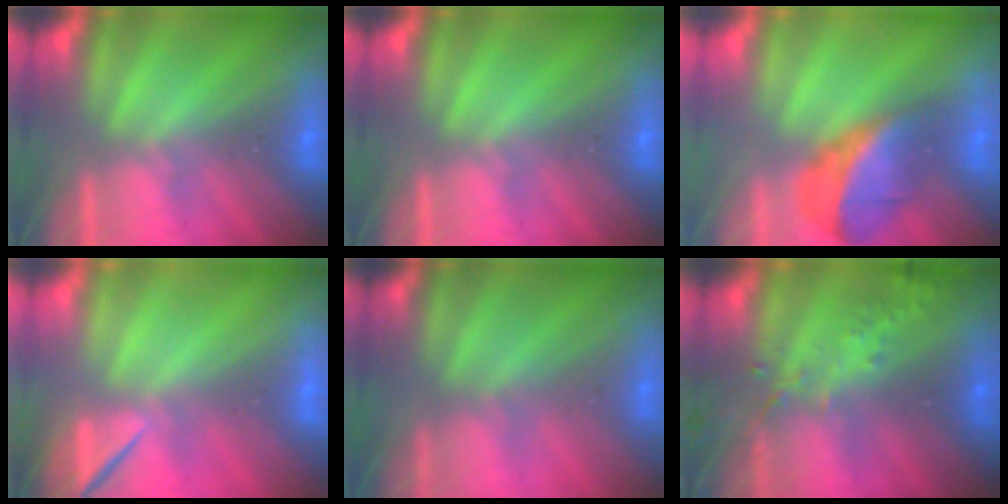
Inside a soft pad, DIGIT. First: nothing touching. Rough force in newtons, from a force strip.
{"total": 0.0}
{"total": 2.9}
{"total": 4.6}
{"total": 2.6}
{"total": 6.0}